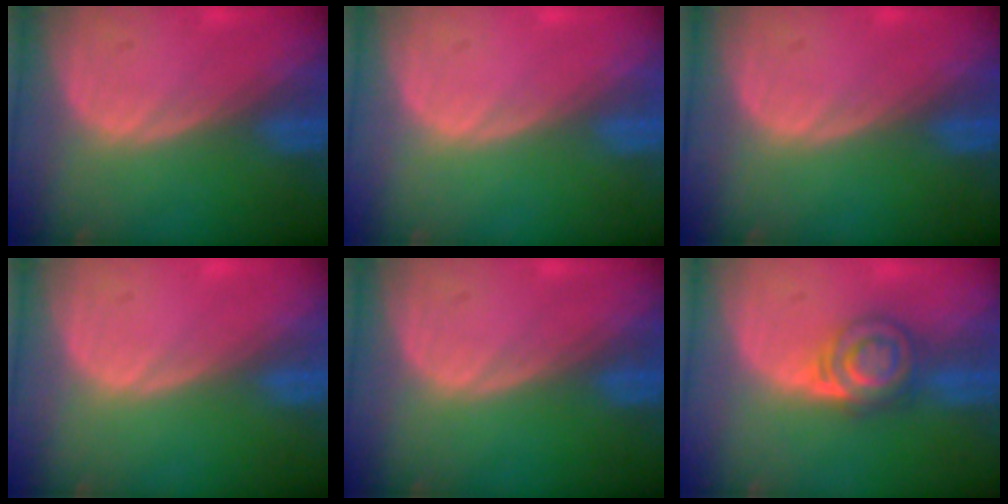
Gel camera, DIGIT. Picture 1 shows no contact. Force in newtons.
{"total": 0.0}
{"total": 0.0}
{"total": 0.0}
{"total": 0.0}
{"total": 6.3, "press": 5.5, "slide": 3.1}